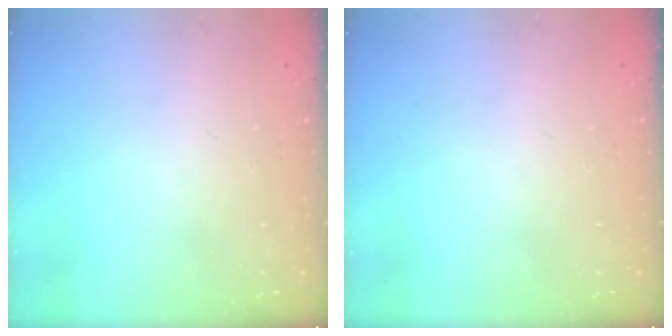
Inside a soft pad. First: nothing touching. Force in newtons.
{"total": 0.0}